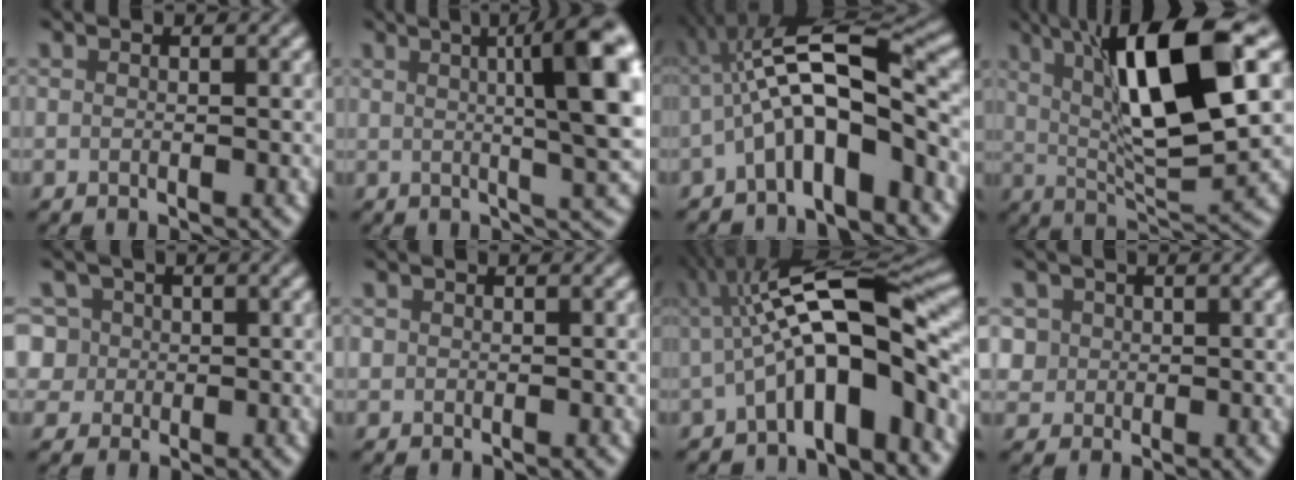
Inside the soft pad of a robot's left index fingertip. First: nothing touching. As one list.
[{"total": 11.9, "force": [2.5, 3.0, 11.2], "torque": [-0.119, 0.007, 0.028]}, {"total": 8.6, "force": [-2.6, 2.8, 7.7], "torque": [-0.126, 0.022, -0.054]}, {"total": 12.5, "force": [3.8, 3.2, 11.5], "torque": [-0.184, 0.005, 0.064]}, {"total": 6.5, "force": [1.8, 5.8, 2.4], "torque": [-0.044, 0.029, 0.001]}, {"total": 0.6, "force": [0.1, 0.5, -0.1], "torque": [0.001, -0.002, 0.003]}, {"total": 10.6, "force": [-0.9, 3.2, 10.1], "torque": [-0.151, 0.015, -0.027]}, {"total": 2.8, "force": [0.8, 2.6, 0.6], "torque": [-0.017, 0.001, 0.019]}]